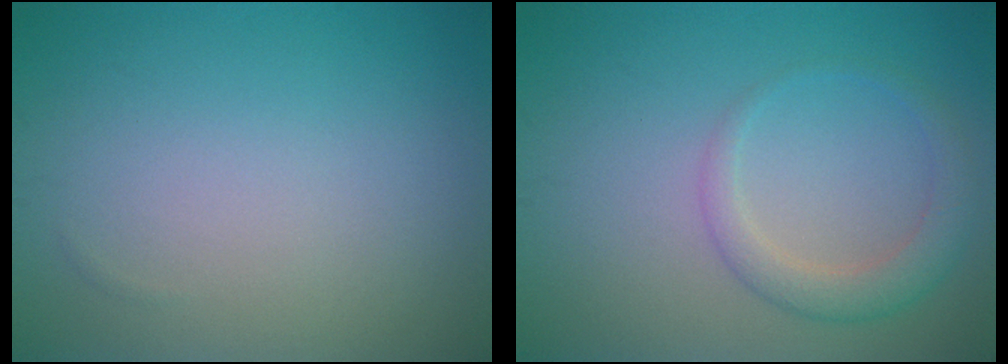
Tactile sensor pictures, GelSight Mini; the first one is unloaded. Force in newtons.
{"total": 2.8, "press": 2.8, "slide": 0.2}